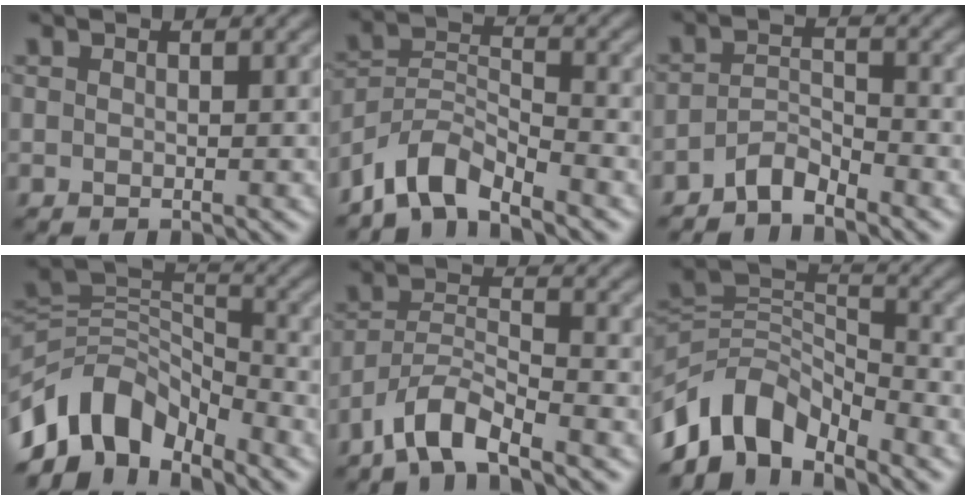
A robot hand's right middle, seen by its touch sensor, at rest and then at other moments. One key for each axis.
{"total": 5.1, "fx": -4.3, "fy": 1.6, "fz": 2.2, "tx": -0.035, "ty": 0.001, "tz": -0.092}
{"total": 2.7, "fx": -2.3, "fy": 0.7, "fz": 1.1, "tx": -0.020, "ty": 0.009, "tz": -0.049}
{"total": 8.8, "fx": -5.8, "fy": 4.9, "fz": 4.5, "tx": -0.066, "ty": 0.002, "tz": -0.117}
{"total": 4.6, "fx": -3.6, "fy": 1.0, "fz": 2.7, "tx": -0.048, "ty": 0.003, "tz": -0.079}
{"total": 7.9, "fx": -5.6, "fy": 4.1, "fz": 3.9, "tx": -0.055, "ty": -0.002, "tz": -0.113}